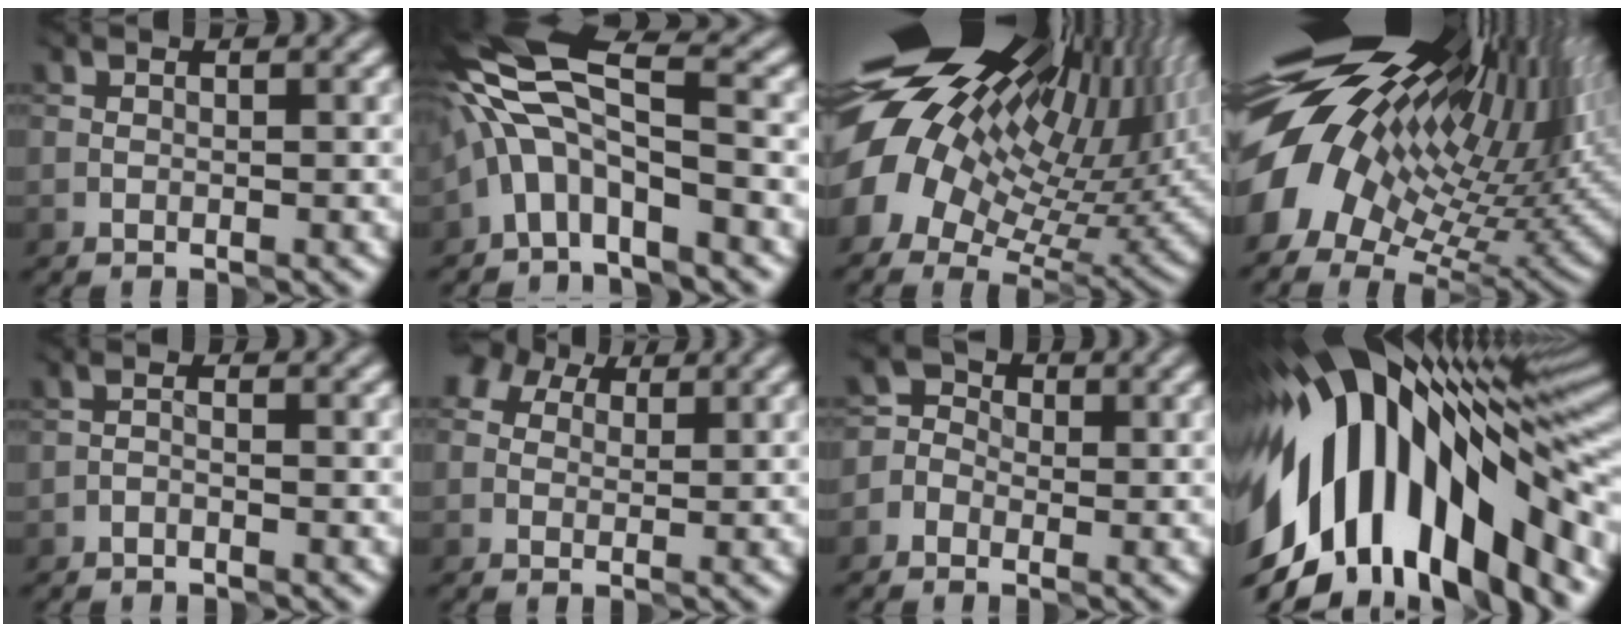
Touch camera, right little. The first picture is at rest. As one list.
[{"total": 6.6, "force": [-1.6, 2.4, 5.9], "torque": [-0.113, 0.020, -0.044]}, {"total": 18.0, "force": [5.1, 10.4, 13.8], "torque": [-0.229, -0.029, 0.124]}, {"total": 17.3, "force": [6.1, 8.2, 13.9], "torque": [-0.243, -0.014, 0.124]}, {"total": 0.7, "force": [-0.5, 0.1, 0.5], "torque": [-0.010, 0.004, -0.014]}, {"total": 3.3, "force": [1.5, 2.6, 1.5], "torque": [-0.012, 0.019, 0.000]}, {"total": 1.9, "force": [-0.6, 1.7, 0.6], "torque": [-0.008, 0.006, -0.017]}, {"total": 15.3, "force": [-2.4, 8.2, 12.7], "torque": [-0.223, 0.011, -0.035]}]